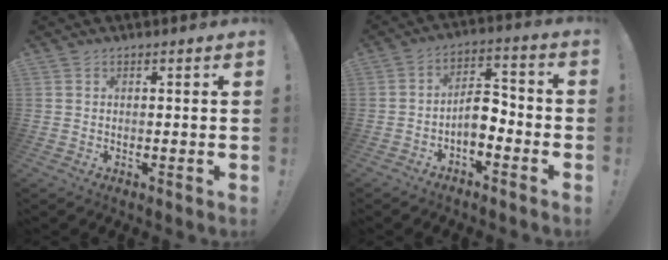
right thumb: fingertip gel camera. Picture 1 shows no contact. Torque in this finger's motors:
{"motor_torque": [1.07, 0.70, 0.68, -0.94, 0.25]}